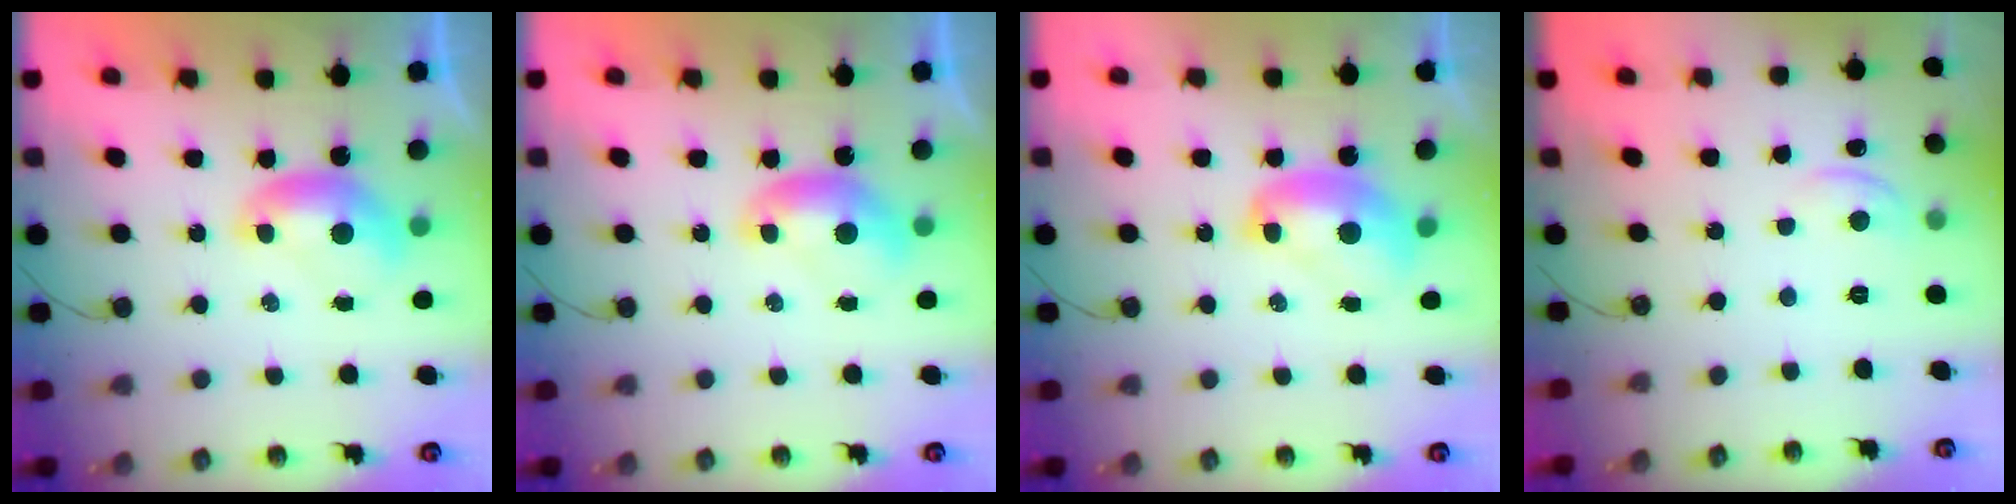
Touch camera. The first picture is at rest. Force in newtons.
{"total": 0.0}
{"total": 2.6, "press": 2.6, "slide": 0.3}
{"total": 0.8, "press": 0.5, "slide": 0.7}